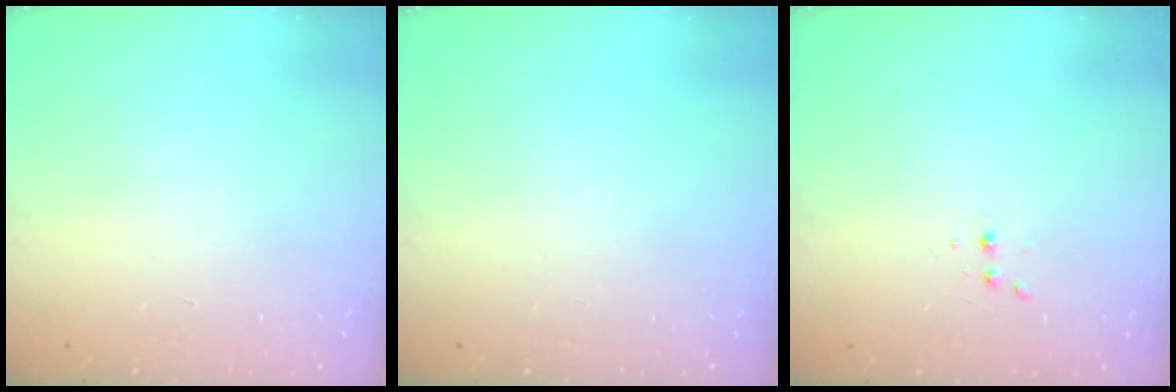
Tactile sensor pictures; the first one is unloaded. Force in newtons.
{"total": 0.0}
{"total": 2.9, "press": 2.7, "slide": 1.0}